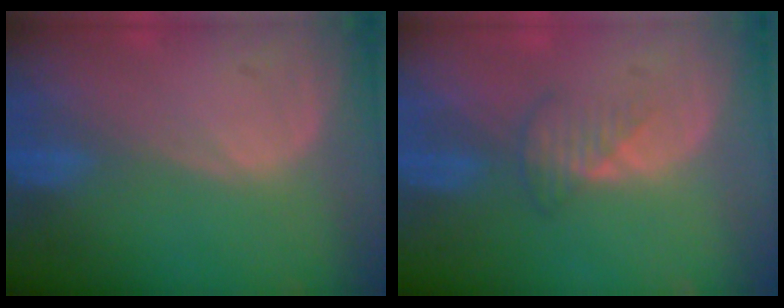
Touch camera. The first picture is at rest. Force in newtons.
{"total": 2.8, "press": 2.7, "slide": 0.8}